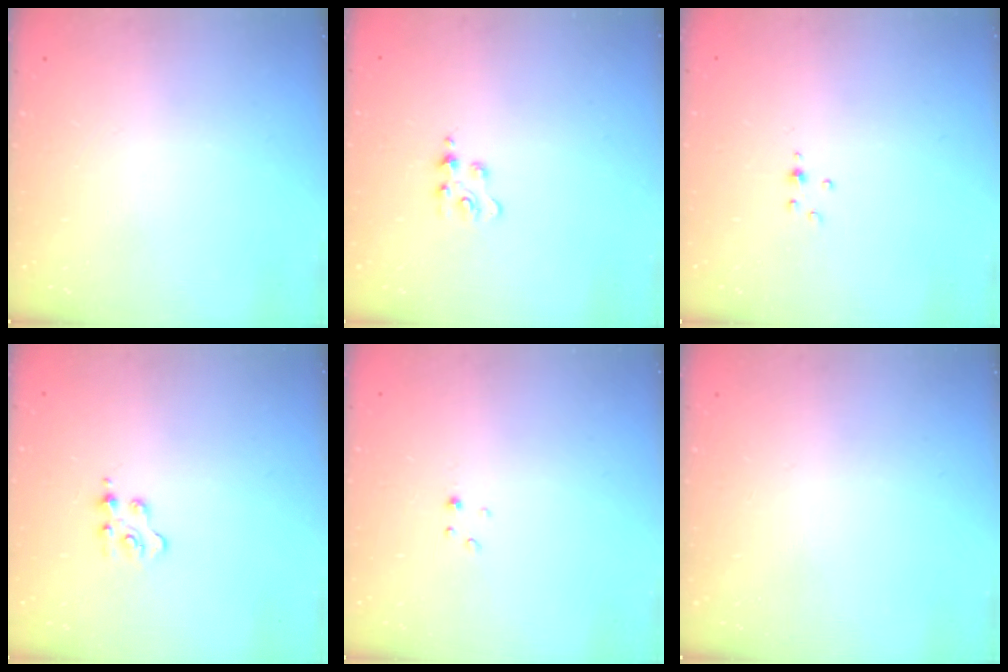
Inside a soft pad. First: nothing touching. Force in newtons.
{"total": 3.1, "press": 3.0, "slide": 0.4}
{"total": 2.8, "press": 2.4, "slide": 1.5}
{"total": 2.1, "press": 2.1, "slide": 0.5}
{"total": 1.1, "press": 1.1, "slide": 0.2}
{"total": 0.0}